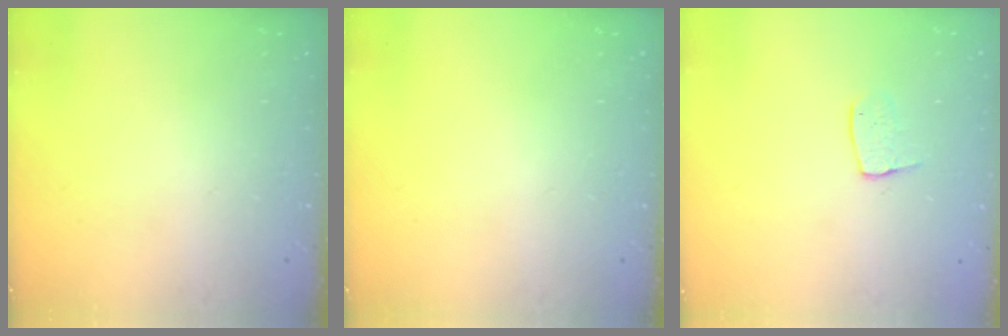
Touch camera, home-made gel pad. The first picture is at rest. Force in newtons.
{"total": 0.0}
{"total": 6.1, "press": 6.1, "slide": 0.3}